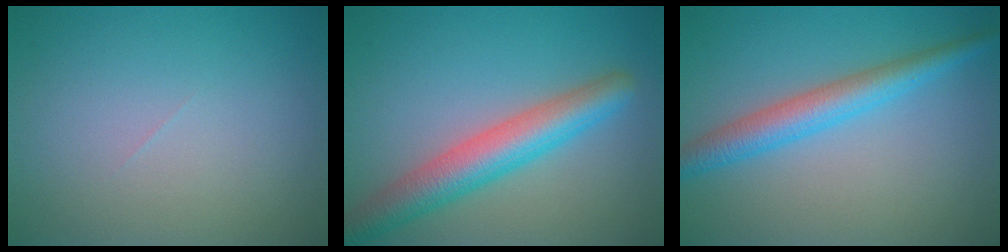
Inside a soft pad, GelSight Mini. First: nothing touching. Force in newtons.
{"total": 5.8, "press": 5.8, "slide": 0.2}
{"total": 4.1, "press": 4.1, "slide": 0.1}